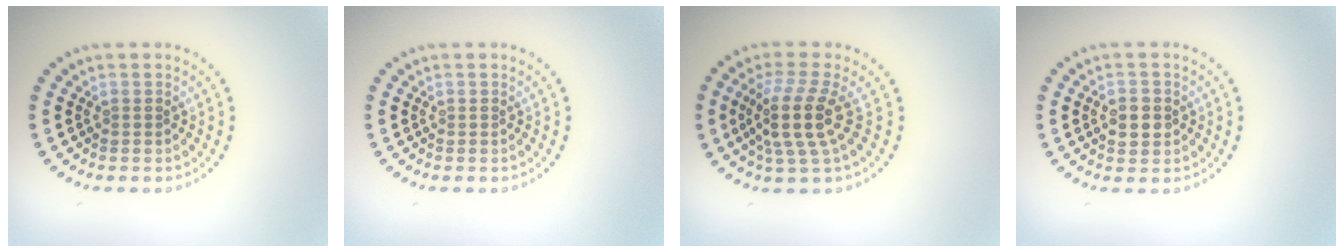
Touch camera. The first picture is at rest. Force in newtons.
{"total": 0.0}
{"total": 4.3, "press": 3.3, "slide": 2.7}
{"total": 2.7, "press": 2.7, "slide": 0.1}